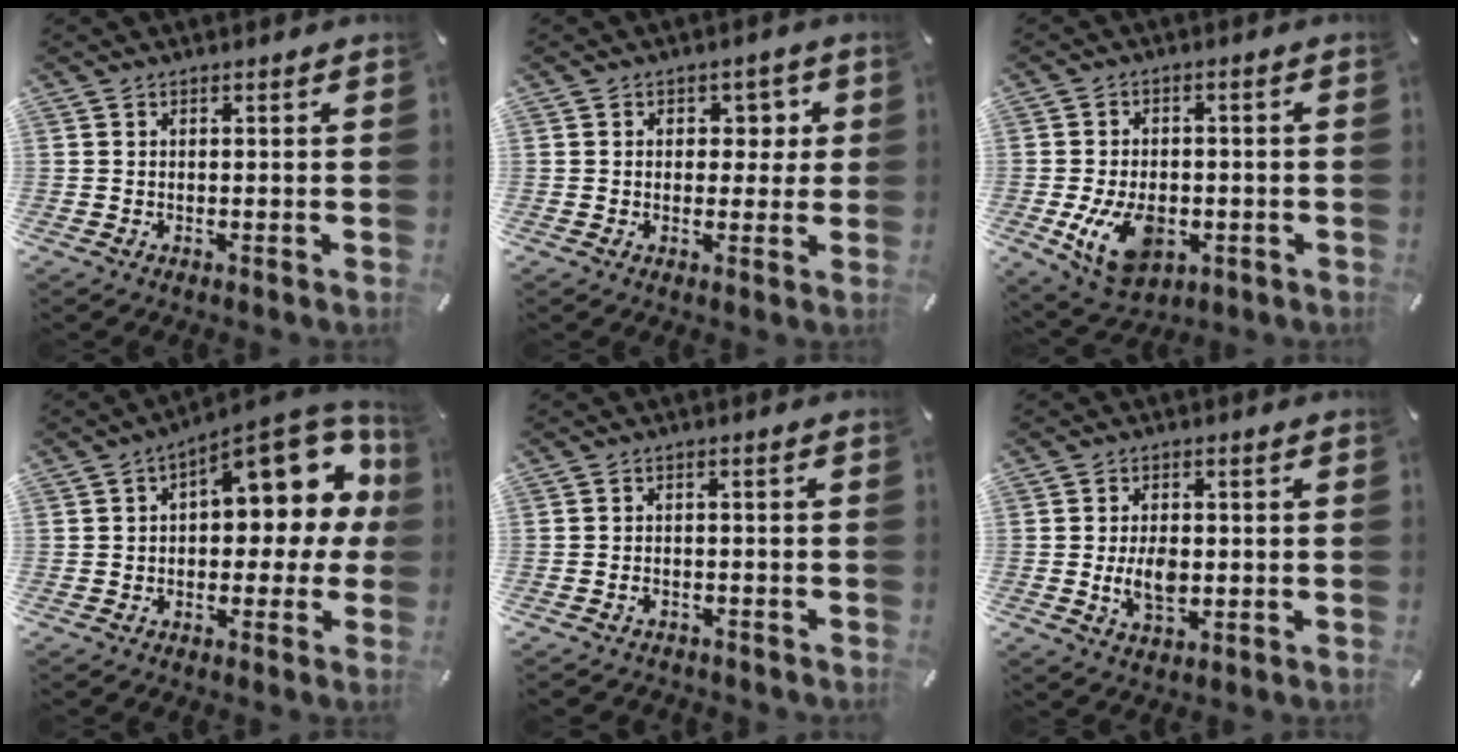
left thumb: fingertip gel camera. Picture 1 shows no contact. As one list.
[{"total": 4.6, "force": [0.9, 3.8, 2.4], "torque": [-0.018, -0.003, 0.004]}, {"total": 11.6, "force": [-3.1, 7.7, 8.1], "torque": [-0.147, -0.004, -0.054]}, {"total": 14.9, "force": [5.7, 7.9, 11.3], "torque": [-0.129, -0.047, 0.094]}, {"total": 2.3, "force": [-1.6, 1.4, 0.8], "torque": [-0.016, 0.009, -0.033]}, {"total": 6.5, "force": [-0.7, 4.0, 5.1], "torque": [-0.108, -0.005, -0.017]}]